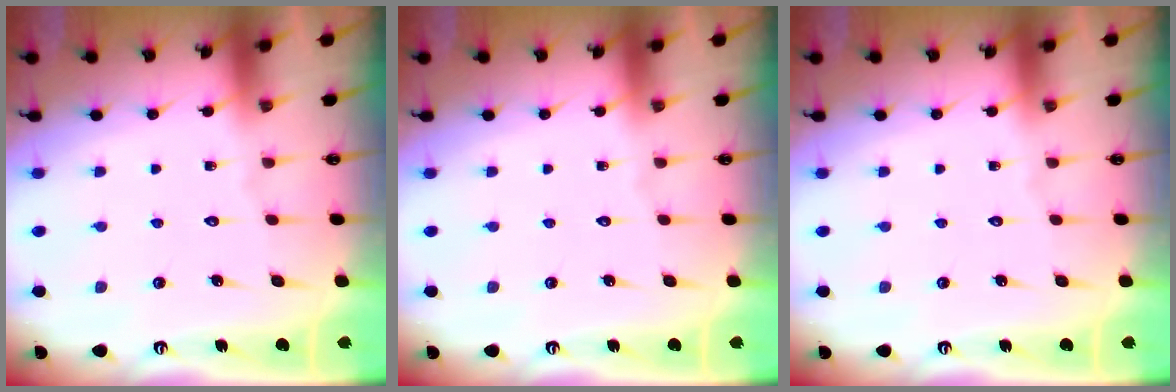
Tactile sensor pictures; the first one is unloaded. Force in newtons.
{"total": 0.0}
{"total": 0.0}